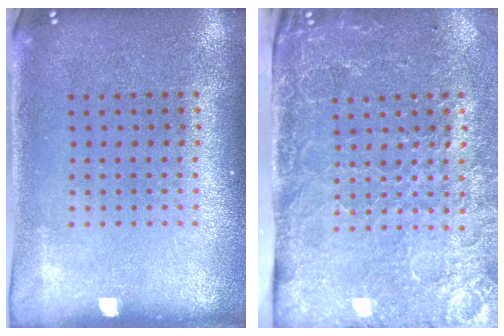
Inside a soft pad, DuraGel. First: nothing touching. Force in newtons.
{"total": 4.4, "press": 3.6, "slide": 2.5}